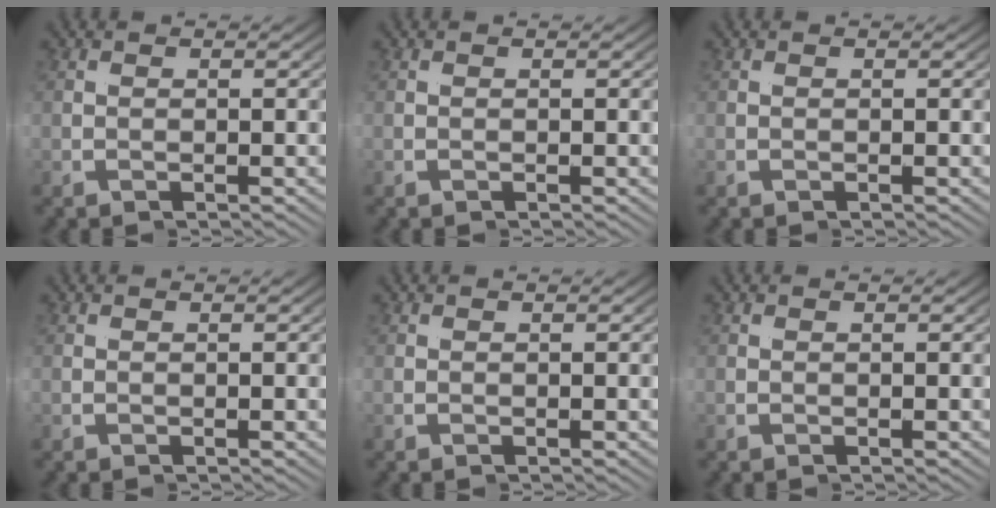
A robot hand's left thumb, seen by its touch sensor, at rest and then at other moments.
{"total": 0.0}
{"total": 0.0}
{"total": 0.0}
{"total": 0.0}
{"total": 0.0}